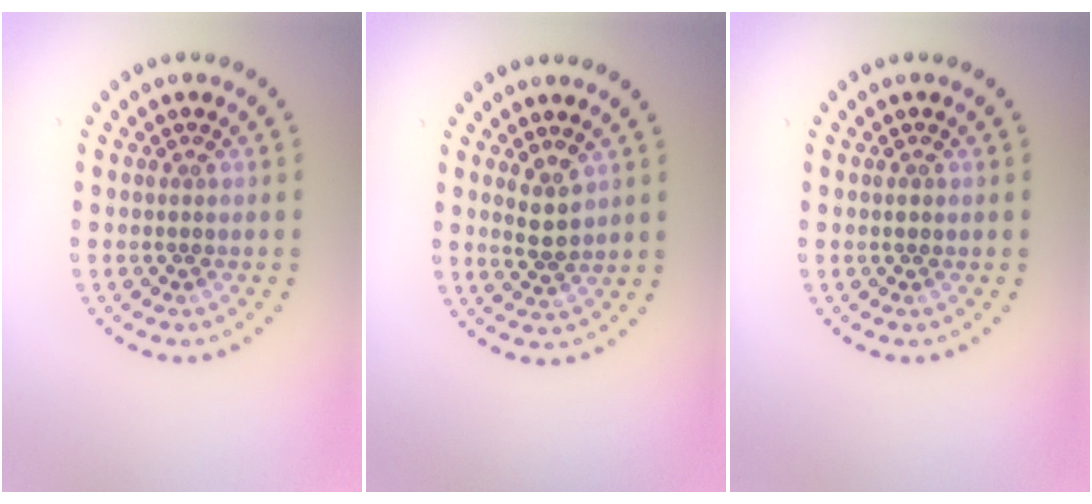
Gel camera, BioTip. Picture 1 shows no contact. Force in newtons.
{"total": 2.2, "press": 2.1, "slide": 0.6}
{"total": 0.7, "press": 0.7, "slide": 0.2}